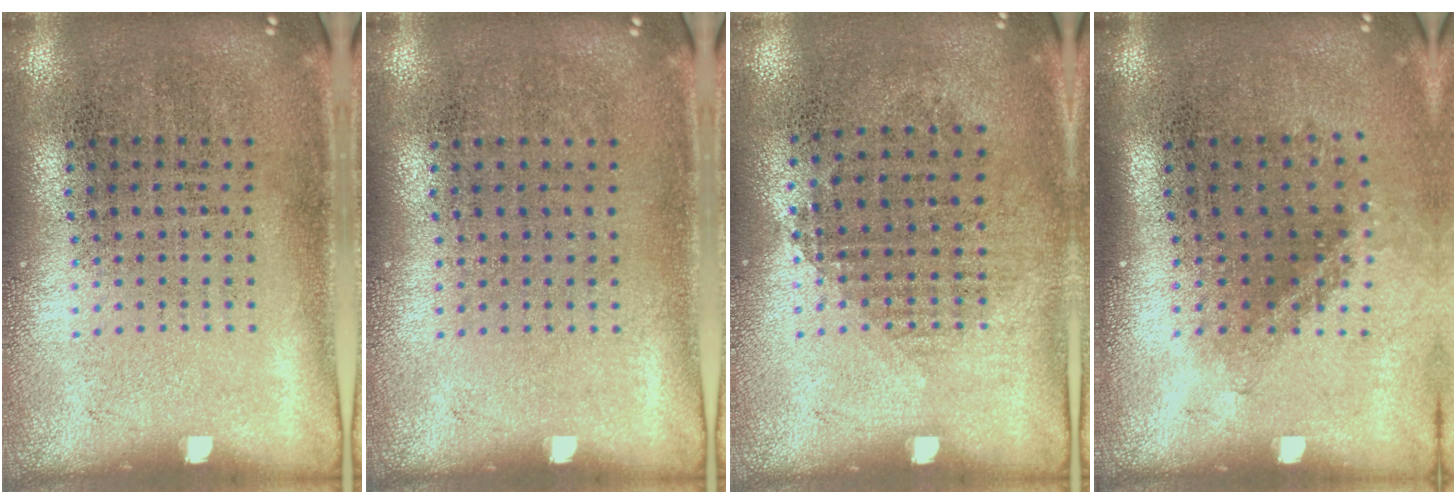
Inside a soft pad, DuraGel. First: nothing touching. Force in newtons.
{"total": 0.0}
{"total": 0.9, "press": 0.8, "slide": 0.4}
{"total": 1.4, "press": 1.0, "slide": 1.0}